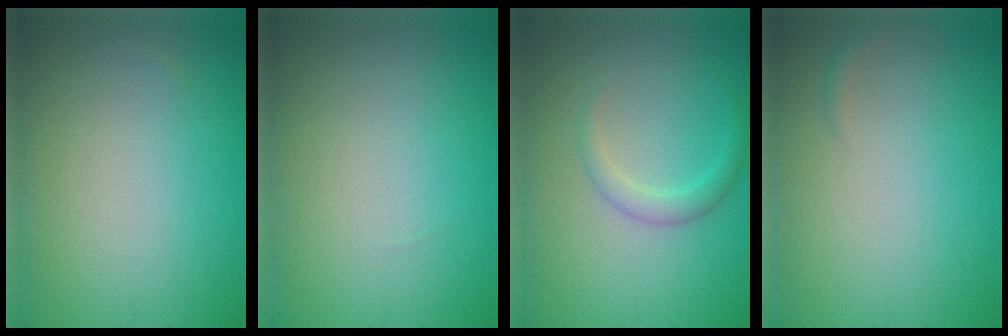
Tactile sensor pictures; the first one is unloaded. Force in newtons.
{"total": 0.0}
{"total": 1.8, "press": 1.8, "slide": 0.1}
{"total": 0.5, "press": 0.5, "slide": 0.0}